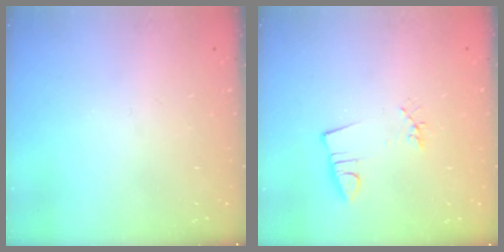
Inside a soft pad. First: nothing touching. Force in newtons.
{"total": 2.6, "press": 0.9, "slide": 2.4}